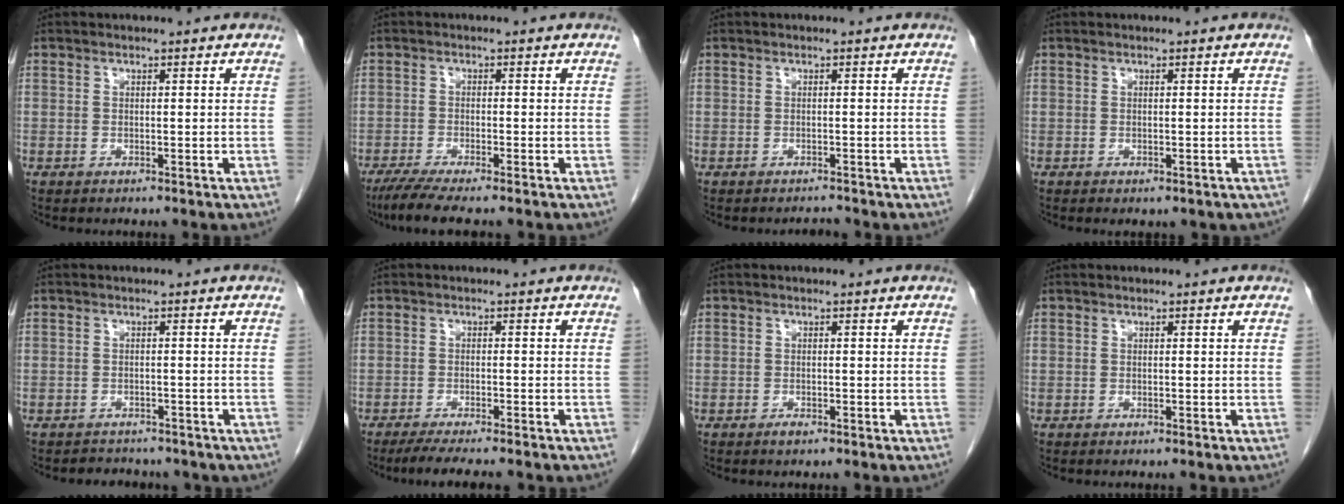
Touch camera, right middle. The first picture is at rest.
{"total": 5.7, "force": [-4.6, 0.0, 3.5], "torque": [-0.058, -0.015, -0.078]}
{"total": 0.8, "force": [-0.7, 0.0, -0.1], "torque": [0.000, -0.005, -0.007]}
{"total": 1.8, "force": [-1.2, 1.0, 0.9], "torque": [-0.008, -0.002, -0.008]}
{"total": 5.5, "force": [-4.7, 2.6, 1.2], "torque": [-0.014, 0.008, -0.050]}
{"total": 7.8, "force": [-6.5, 0.5, 4.2], "torque": [-0.054, -0.014, -0.096]}
{"total": 0.8, "force": [-0.6, 0.2, 0.5], "torque": [-0.012, -0.002, -0.007]}
{"total": 0.0}